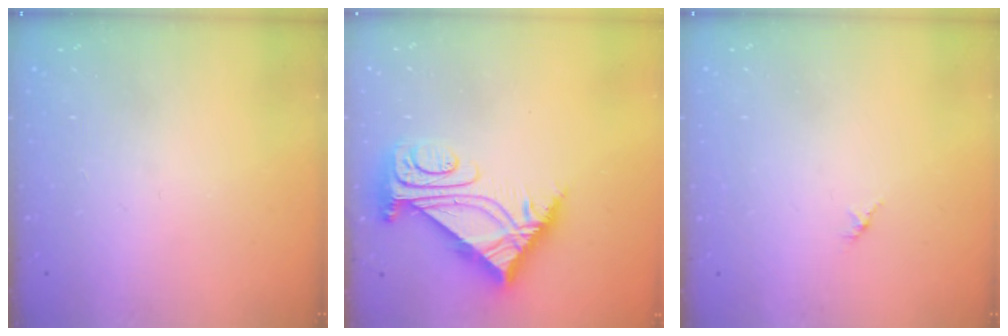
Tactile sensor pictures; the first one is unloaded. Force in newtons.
{"total": 8.9, "press": 8.8, "slide": 1.1}
{"total": 1.4, "press": 1.4, "slide": 0.4}